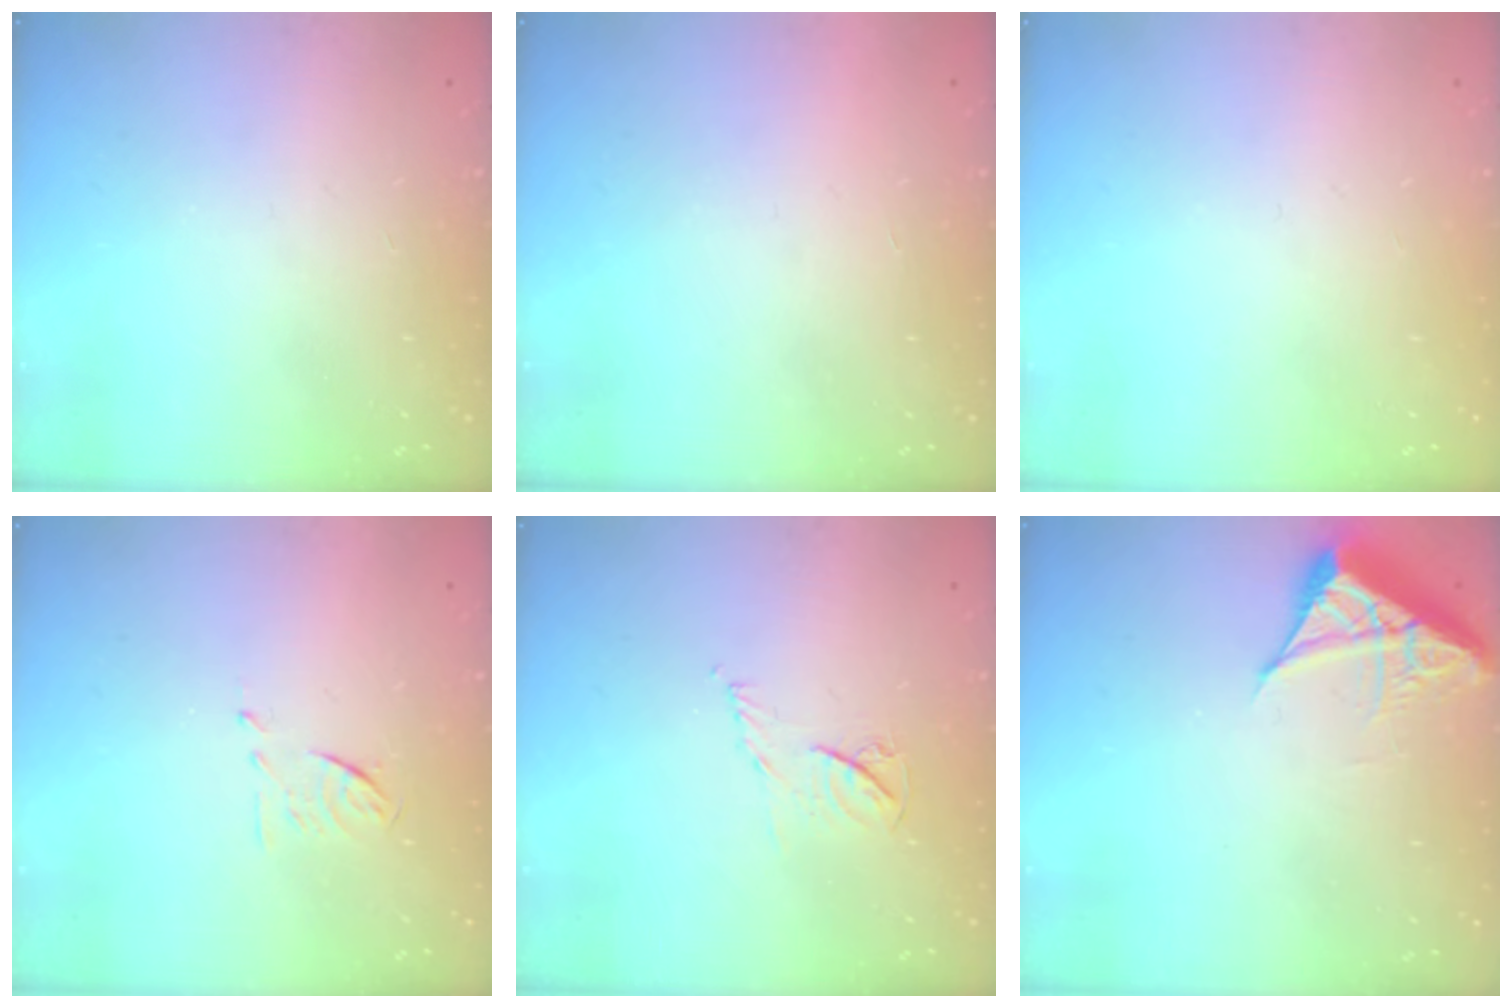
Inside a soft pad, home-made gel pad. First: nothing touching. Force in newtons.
{"total": 1.7, "press": 1.7, "slide": 0.1}
{"total": 0.0}
{"total": 5.1, "press": 5.0, "slide": 1.1}
{"total": 4.4, "press": 4.3, "slide": 0.6}
{"total": 6.9, "press": 6.8, "slide": 0.6}